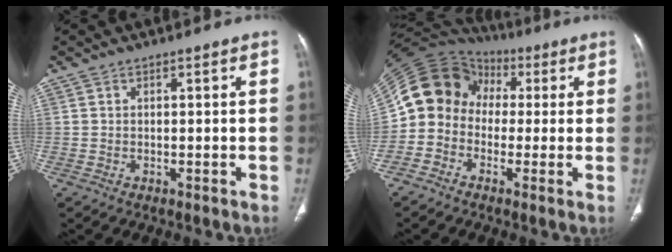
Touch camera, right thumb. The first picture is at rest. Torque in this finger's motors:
{"motor_torque": [1.44, 2.18, 1.01, -0.89, 0.10]}